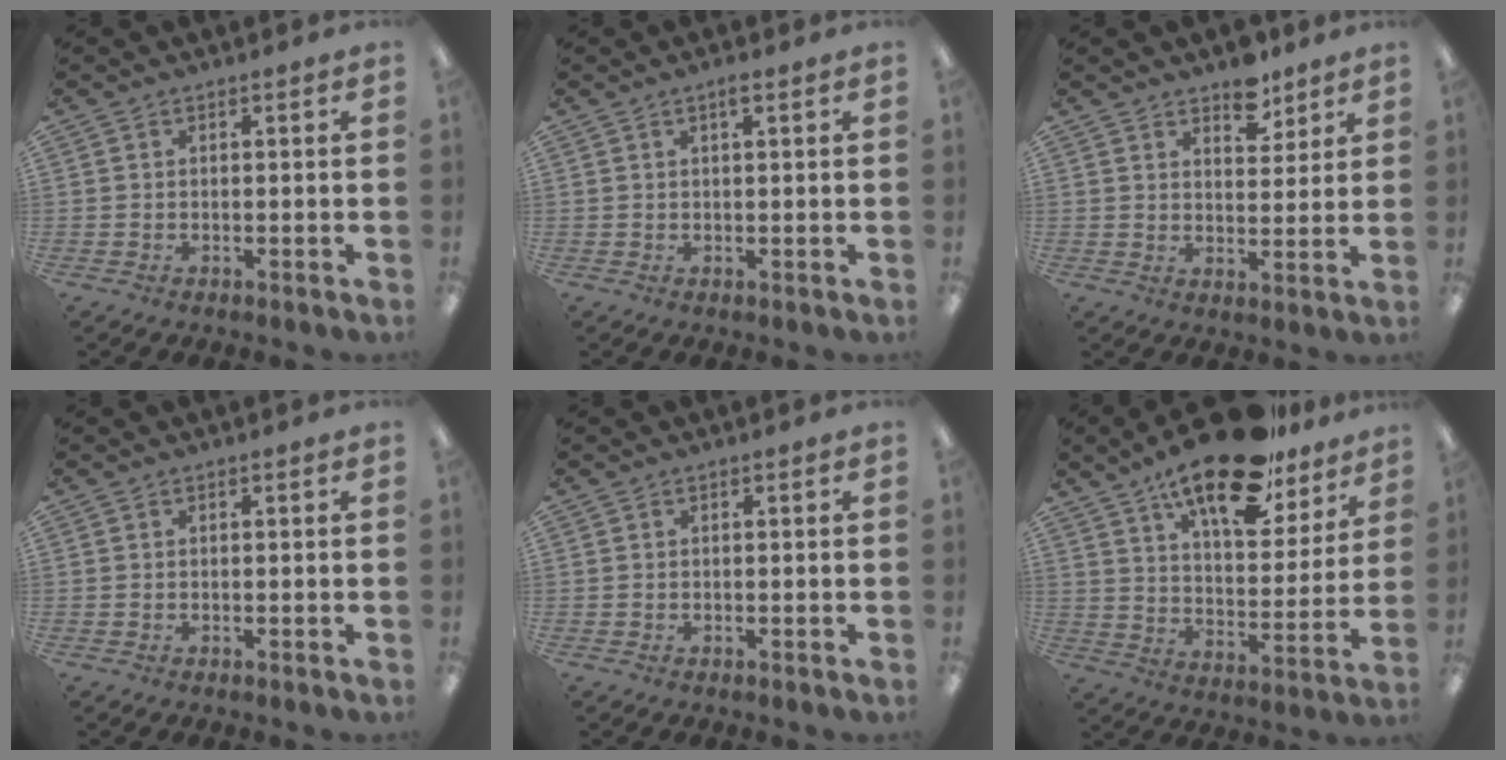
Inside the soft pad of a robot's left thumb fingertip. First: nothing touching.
{"total": 1.6, "force": [1.0, 0.2, 1.3], "torque": [-0.019, -0.001, 0.014]}
{"total": 6.6, "force": [5.4, 3.1, 2.3], "torque": [-0.012, -0.034, 0.092]}
{"total": 0.0}
{"total": 0.0}
{"total": 20.3, "force": [15.0, 7.4, 11.4], "torque": [-0.182, -0.086, 0.253]}